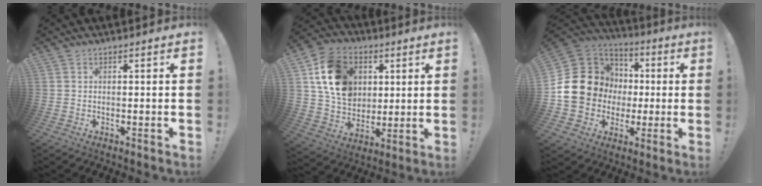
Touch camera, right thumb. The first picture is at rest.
{"total": 17.3, "force": [5.5, 13.6, 9.1], "torque": [-0.143, -0.014, 0.112]}
{"total": 18.4, "force": [0.6, 16.6, 7.9], "torque": [-0.141, 0.011, 0.049]}